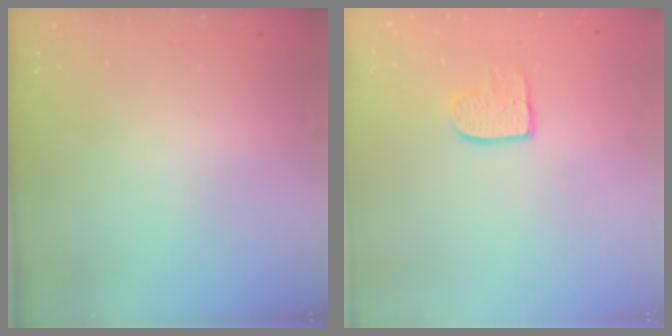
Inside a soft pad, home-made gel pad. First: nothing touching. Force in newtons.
{"total": 7.4, "press": 7.4, "slide": 0.2}